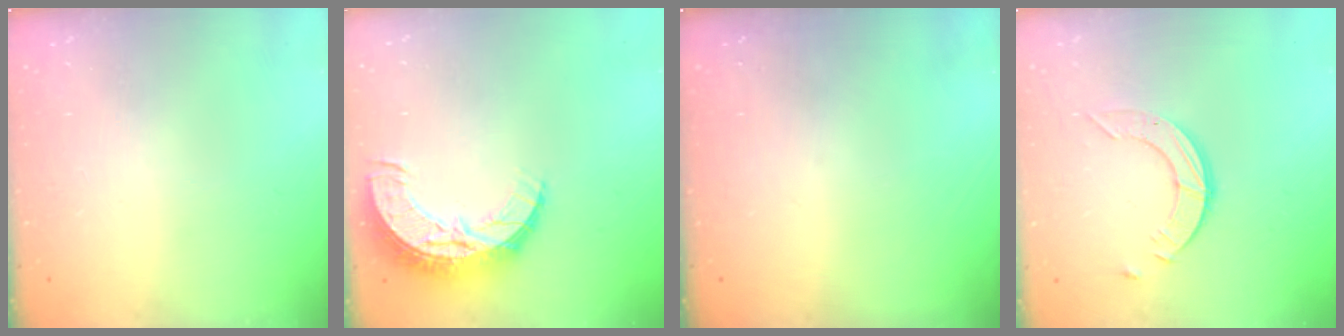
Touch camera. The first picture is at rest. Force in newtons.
{"total": 10.3, "press": 10.3, "slide": 0.9}
{"total": 0.0}
{"total": 3.9, "press": 3.9, "slide": 0.3}